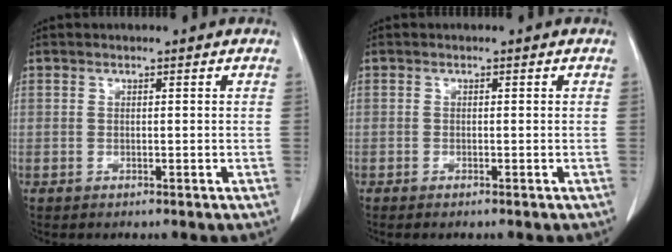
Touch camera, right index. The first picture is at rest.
{"total": 0.8, "force": [-0.6, 0.0, 0.5], "torque": [-0.014, -0.002, -0.010]}